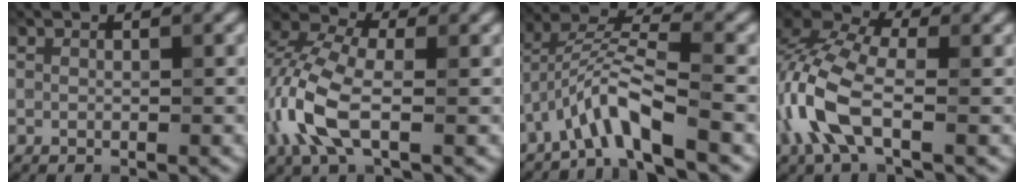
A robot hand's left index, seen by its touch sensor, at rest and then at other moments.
{"total": 6.9, "force": [-2.0, 3.7, 5.6], "torque": [-0.143, 0.005, -0.050]}
{"total": 5.5, "force": [-3.5, 0.9, 4.1], "torque": [-0.081, 0.012, -0.073]}
{"total": 7.8, "force": [-2.5, 3.9, 6.3], "torque": [-0.160, 0.009, -0.065]}